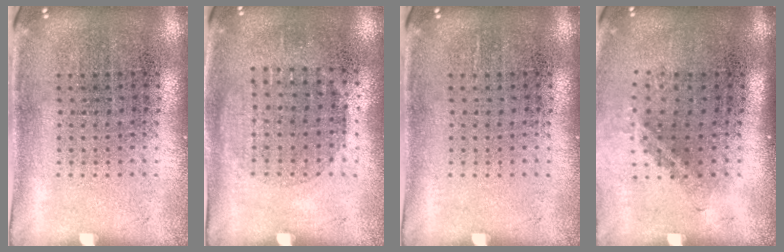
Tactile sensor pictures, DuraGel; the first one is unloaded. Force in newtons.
{"total": 1.0, "press": 0.8, "slide": 0.5}
{"total": 0.0}
{"total": 1.5, "press": 1.0, "slide": 1.1}